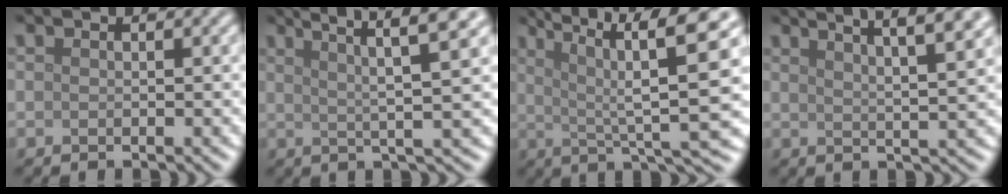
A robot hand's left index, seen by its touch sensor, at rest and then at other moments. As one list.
[{"total": 6.7, "force": [3.6, 0.9, 5.5], "torque": [-0.087, 0.018, 0.054]}, {"total": 11.7, "force": [3.5, 2.7, 10.9], "torque": [-0.151, 0.018, 0.059]}, {"total": 10.2, "force": [6.7, 3.0, 7.2], "torque": [-0.063, 0.043, 0.059]}]